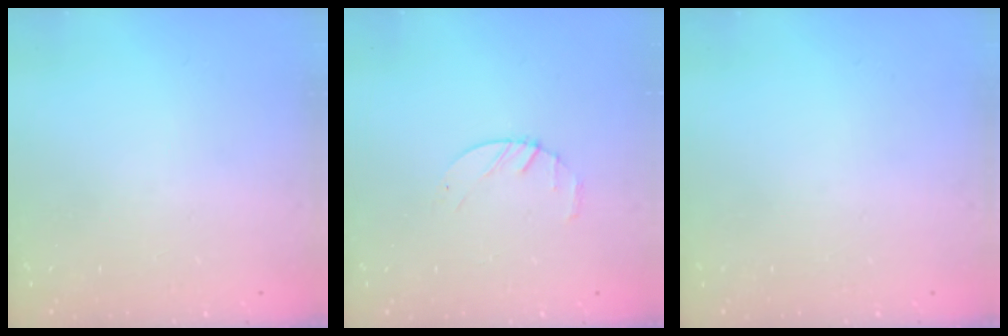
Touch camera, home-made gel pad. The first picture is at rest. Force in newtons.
{"total": 2.4, "press": 2.3, "slide": 0.3}
{"total": 0.0}